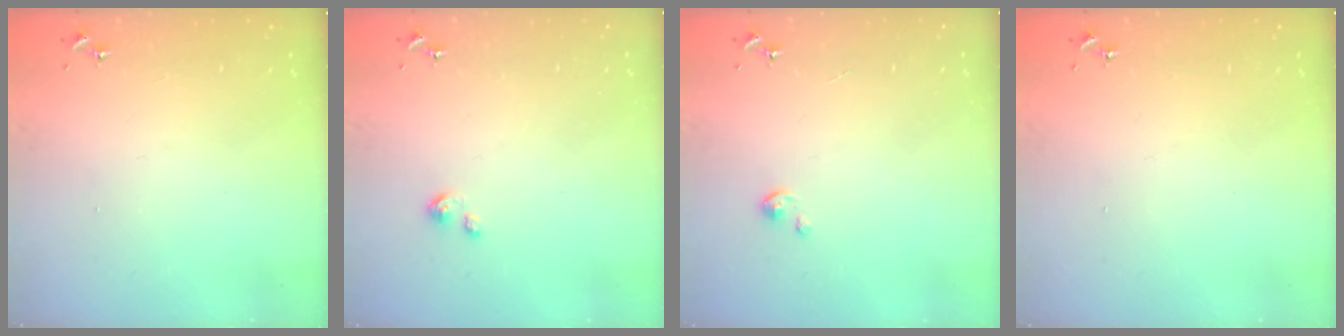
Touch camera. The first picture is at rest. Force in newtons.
{"total": 4.3, "press": 4.2, "slide": 0.3}
{"total": 1.1, "press": 1.1, "slide": 0.3}
{"total": 0.0}